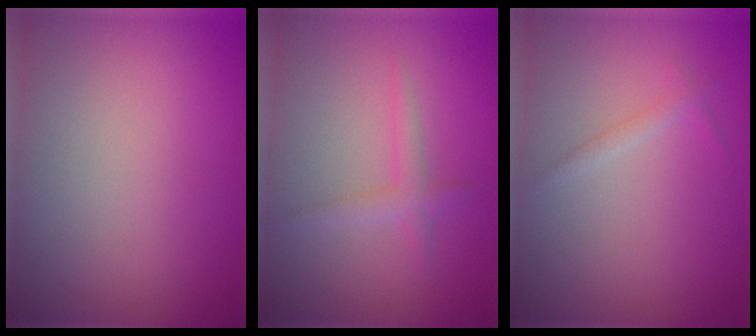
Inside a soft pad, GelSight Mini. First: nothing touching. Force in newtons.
{"total": 1.6, "press": 1.6, "slide": 0.1}
{"total": 0.8, "press": 0.8, "slide": 0.0}